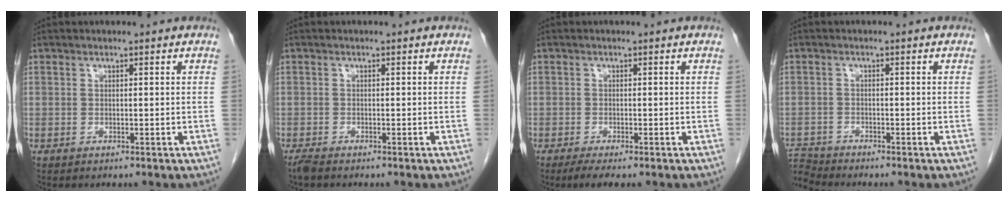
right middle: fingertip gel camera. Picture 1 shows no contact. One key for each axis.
{"total": 1.2, "fx": -1.1, "fy": 0.1, "fz": 0.6, "tx": -0.021, "ty": -0.005, "tz": -0.024}
{"total": 3.0, "fx": -2.1, "fy": 0.5, "fz": 2.0, "tx": -0.036, "ty": -0.009, "tz": -0.034}
{"total": 3.6, "fx": -3.4, "fy": -0.5, "fz": -0.8, "tx": 0.012, "ty": -0.010, "tz": -0.064}